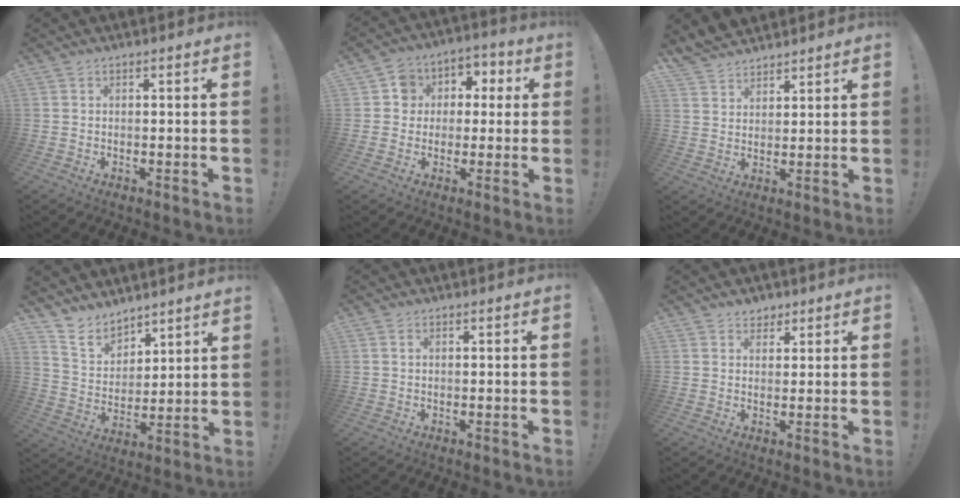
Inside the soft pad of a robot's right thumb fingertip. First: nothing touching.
{"total": 8.4, "force": [-0.5, 8.0, 2.5], "torque": [-0.022, 0.010, -0.007]}
{"total": 6.7, "force": [6.0, 2.8, 0.4], "torque": [-0.018, -0.047, 0.118]}
{"total": 10.1, "force": [8.7, 4.6, 2.1], "torque": [-0.056, -0.070, 0.172]}
{"total": 0.9, "force": [0.4, 0.3, 0.7], "torque": [-0.013, 0.002, 0.008]}
{"total": 3.2, "force": [2.3, 2.2, 0.5], "torque": [0.006, -0.012, 0.040]}